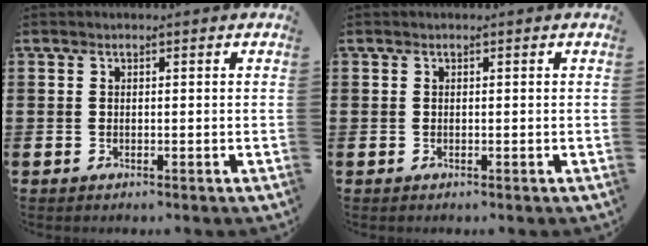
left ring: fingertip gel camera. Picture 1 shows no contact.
{"total": 0.0}